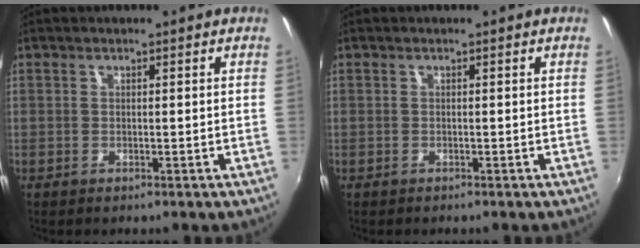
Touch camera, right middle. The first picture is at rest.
{"total": 0.0}